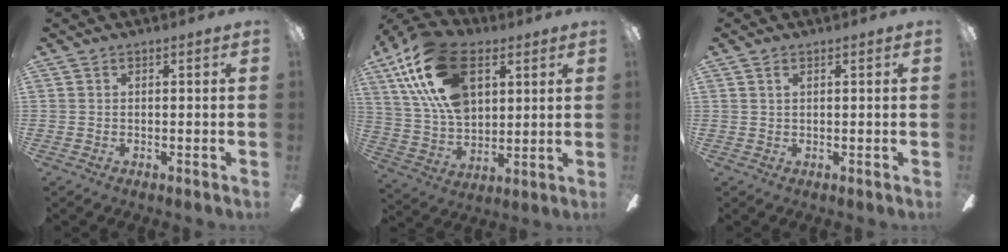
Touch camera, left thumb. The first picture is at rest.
{"total": 22.5, "force": [9.7, 13.3, 15.4], "torque": [-0.319, -0.019, 0.169]}
{"total": 1.2, "force": [0.6, 0.6, 0.8], "torque": [-0.019, 0.003, 0.010]}